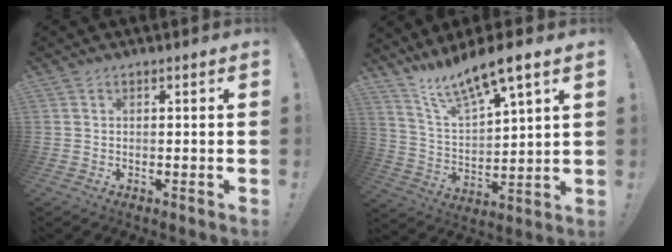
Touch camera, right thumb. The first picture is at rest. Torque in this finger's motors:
{"motor_torque": [-0.24, 0.90, 0.21, 0.23, 0.16]}